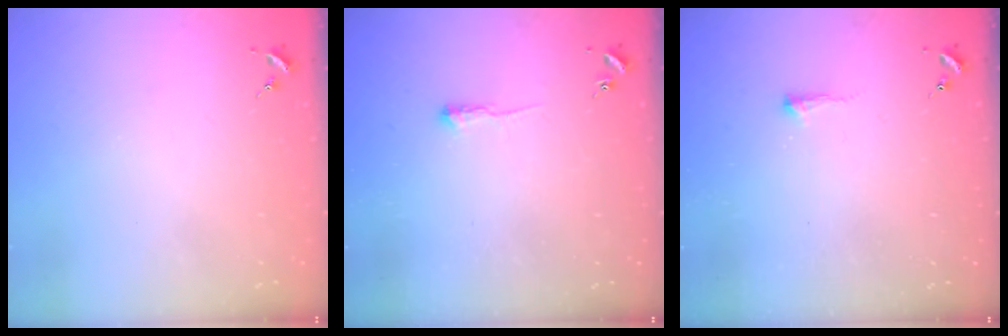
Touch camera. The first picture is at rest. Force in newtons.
{"total": 2.7, "press": 2.6, "slide": 0.4}
{"total": 4.6, "press": 4.5, "slide": 0.8}